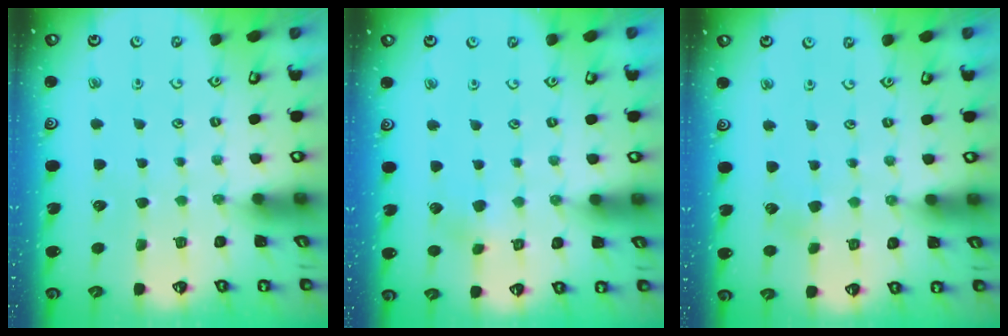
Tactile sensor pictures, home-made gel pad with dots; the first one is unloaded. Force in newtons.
{"total": 3.6, "press": 3.5, "slide": 0.9}
{"total": 1.4, "press": 1.4, "slide": 0.1}